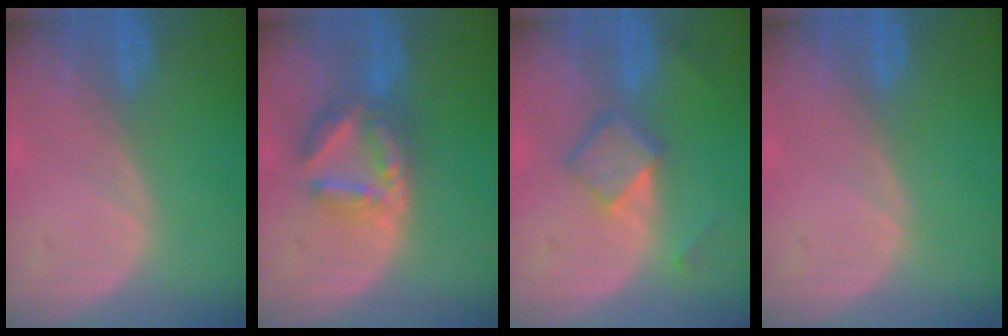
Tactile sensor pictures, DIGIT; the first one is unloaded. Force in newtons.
{"total": 6.9, "press": 6.0, "slide": 3.3}
{"total": 5.2, "press": 4.6, "slide": 2.4}
{"total": 0.0}